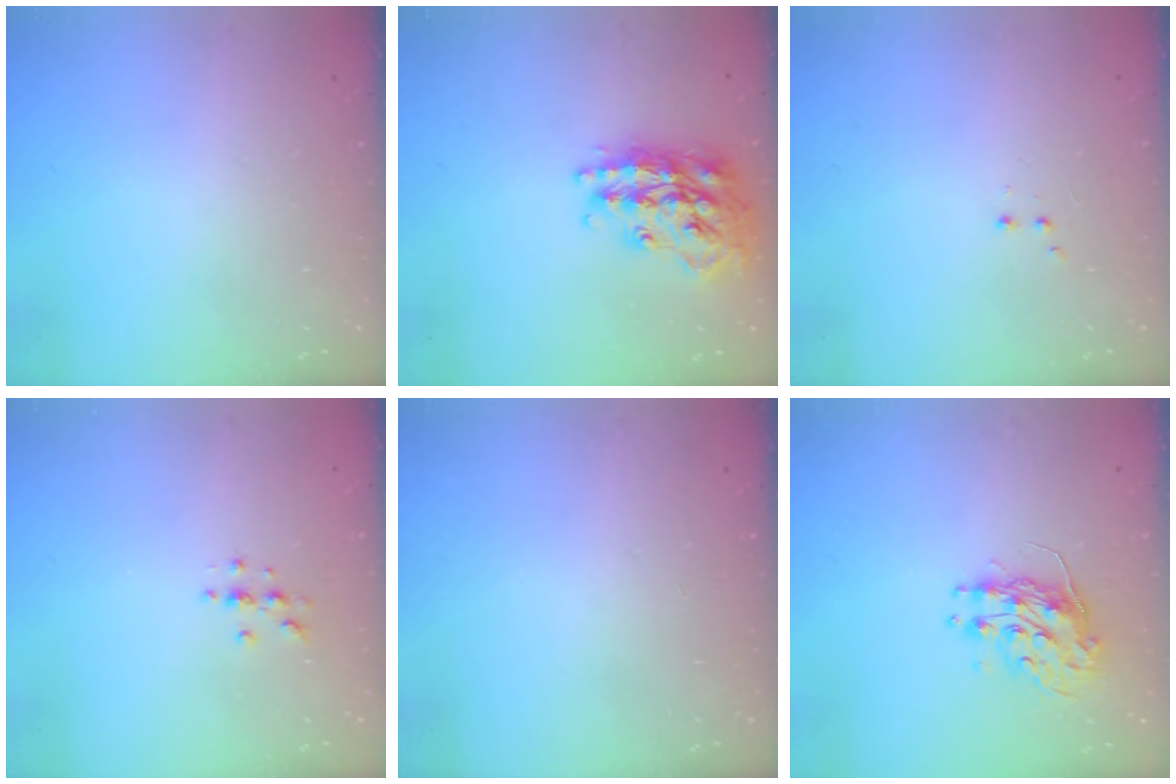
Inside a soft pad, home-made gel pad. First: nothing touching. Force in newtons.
{"total": 21.9, "press": 21.8, "slide": 1.8}
{"total": 2.0, "press": 1.8, "slide": 0.9}
{"total": 3.0, "press": 3.0, "slide": 0.4}
{"total": 0.0}
{"total": 9.2, "press": 9.2, "slide": 0.7}